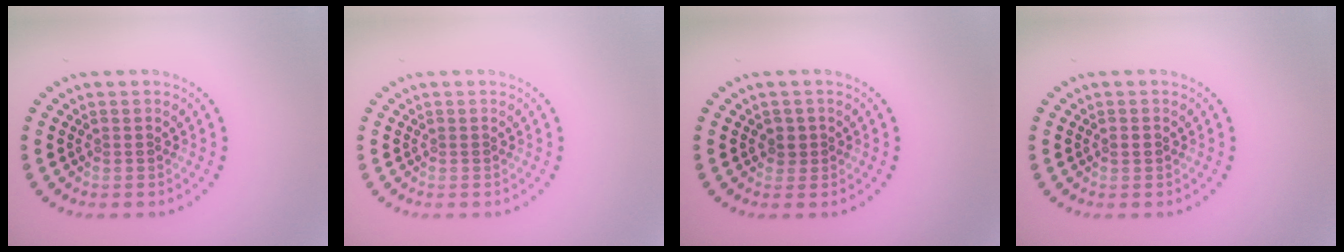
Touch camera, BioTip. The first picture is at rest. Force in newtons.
{"total": 0.0}
{"total": 1.1, "press": 1.0, "slide": 0.5}
{"total": 1.0, "press": 1.0, "slide": 0.1}